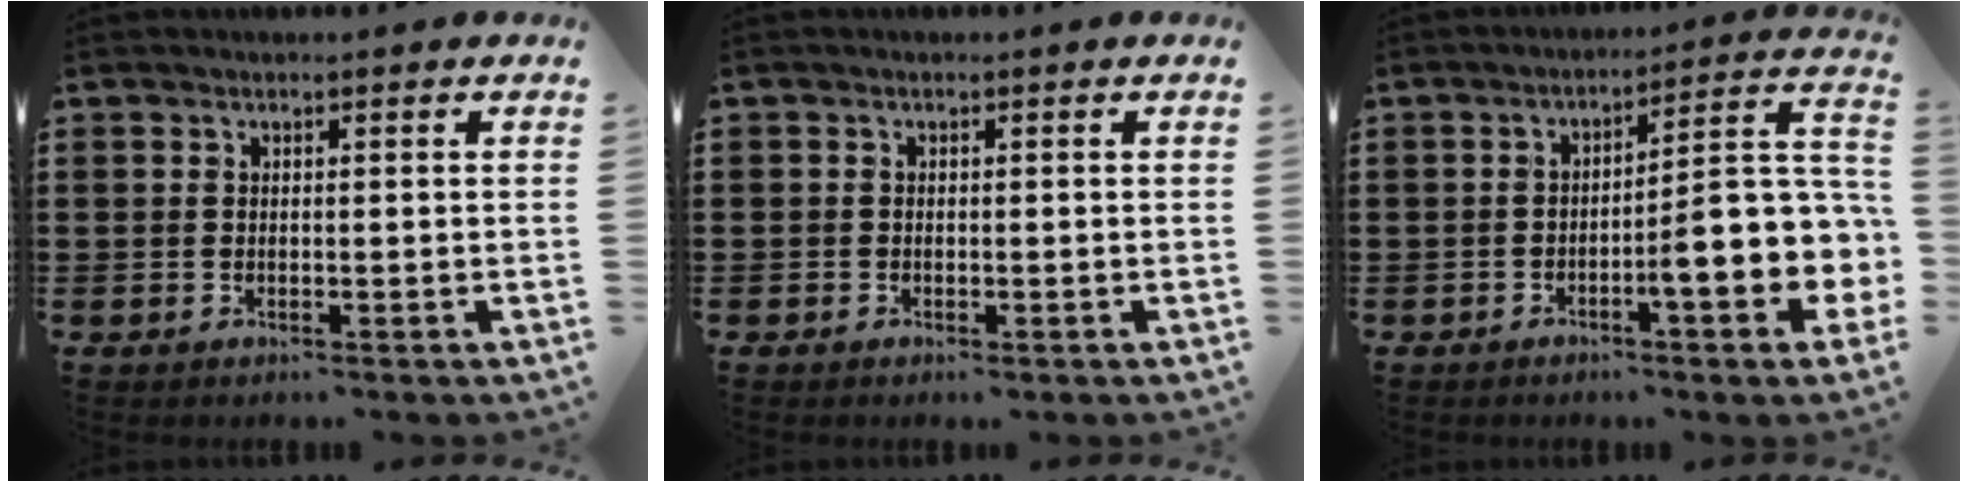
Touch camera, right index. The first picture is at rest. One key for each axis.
{"total": 0.6, "fx": -0.5, "fy": 0.4, "fz": 0.2, "tx": -0.005, "ty": 0.000, "tz": -0.010}
{"total": 11.0, "fx": -2.6, "fy": 2.6, "fz": 10.4, "tx": -0.140, "ty": -0.028, "tz": -0.050}